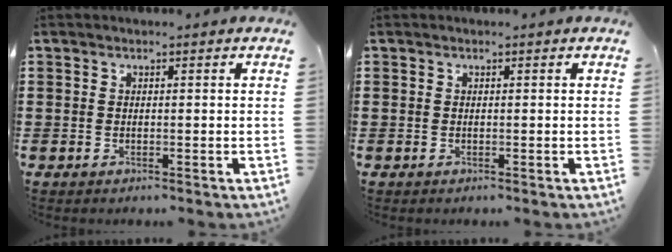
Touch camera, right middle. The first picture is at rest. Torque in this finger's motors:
{"motor_torque": [0.00, 0.00, 0.00, 0.00]}